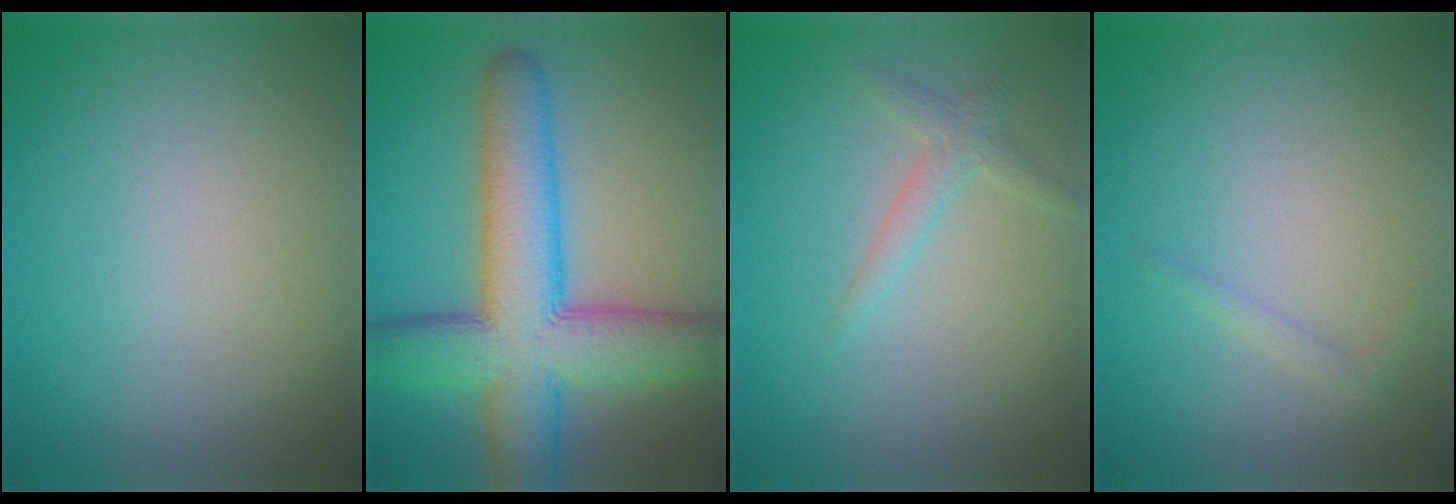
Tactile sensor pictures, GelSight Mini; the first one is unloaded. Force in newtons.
{"total": 11.3, "press": 11.3, "slide": 0.3}
{"total": 1.7, "press": 1.7, "slide": 0.0}
{"total": 0.8, "press": 0.8, "slide": 0.1}